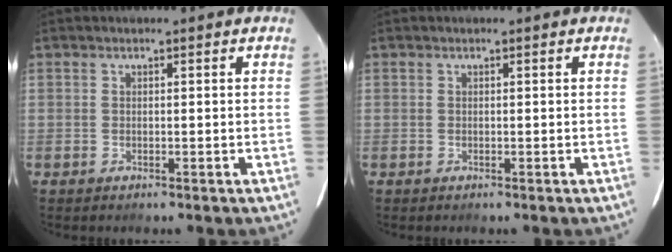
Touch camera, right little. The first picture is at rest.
{"total": 0.0}